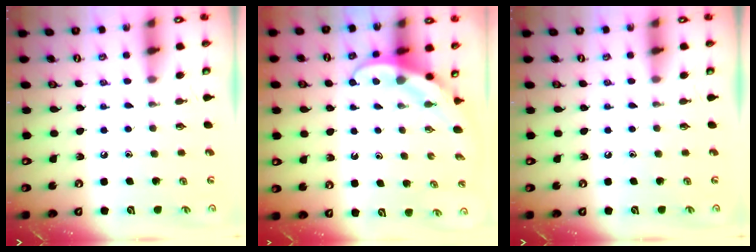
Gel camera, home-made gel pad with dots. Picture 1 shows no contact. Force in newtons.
{"total": 3.9, "press": 3.9, "slide": 0.3}
{"total": 0.0}